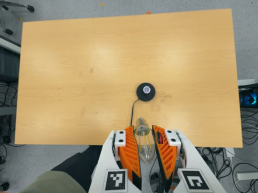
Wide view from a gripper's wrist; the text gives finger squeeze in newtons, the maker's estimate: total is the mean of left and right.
{"total": 21.8, "left": 23.1, "right": 20.6}